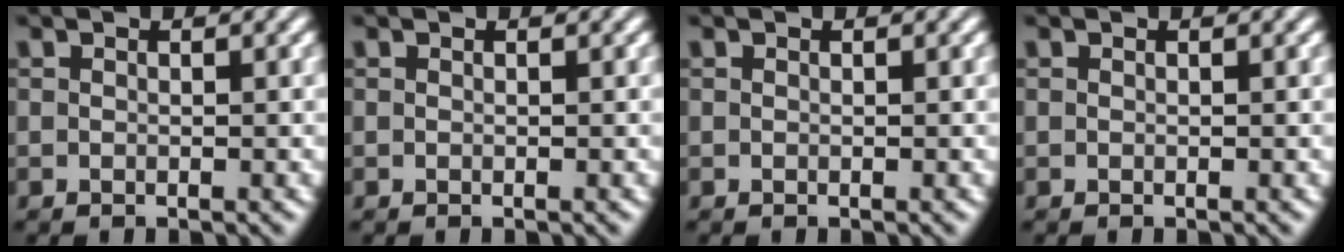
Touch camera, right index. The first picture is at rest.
{"total": 0.0}
{"total": 0.0}
{"total": 0.0}